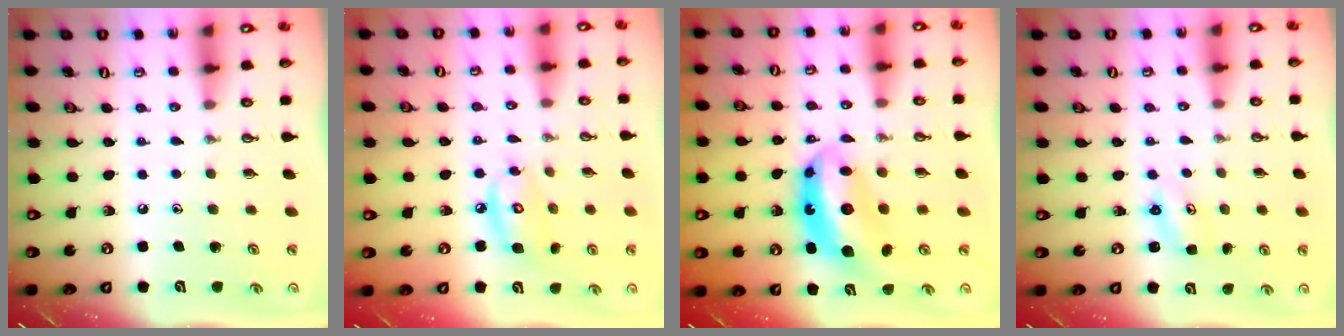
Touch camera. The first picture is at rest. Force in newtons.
{"total": 8.7, "press": 8.7, "slide": 0.8}
{"total": 11.6, "press": 11.5, "slide": 1.2}
{"total": 2.8, "press": 2.8, "slide": 0.3}